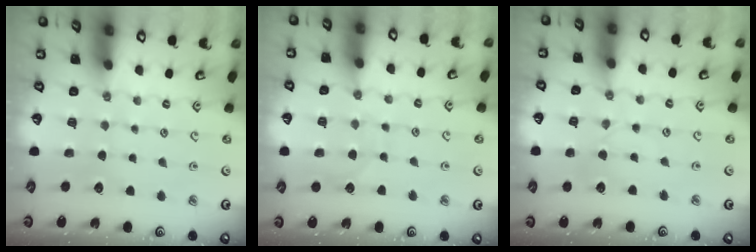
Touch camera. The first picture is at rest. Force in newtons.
{"total": 6.6, "press": 6.6, "slide": 0.6}
{"total": 2.3, "press": 2.3, "slide": 0.4}